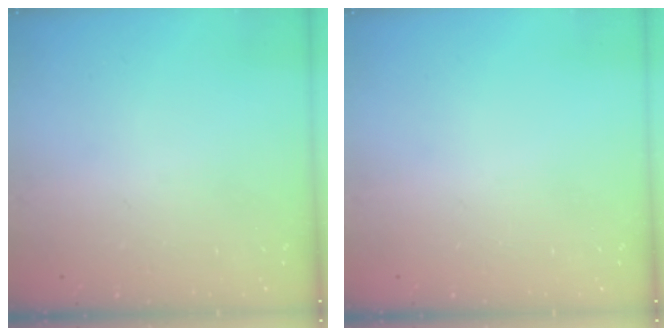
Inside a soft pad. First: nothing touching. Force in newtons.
{"total": 0.0}